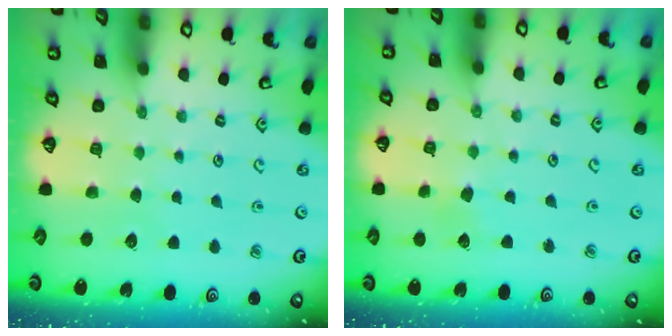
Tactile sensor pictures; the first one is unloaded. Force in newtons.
{"total": 2.8, "press": 2.8, "slide": 0.3}